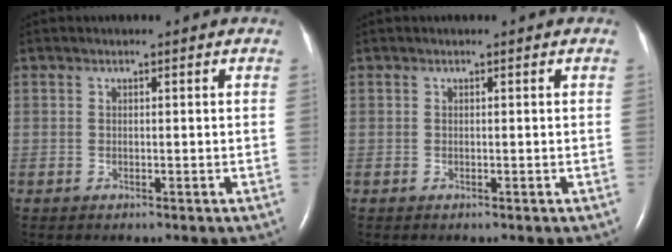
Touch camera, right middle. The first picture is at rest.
{"total": 0.0}